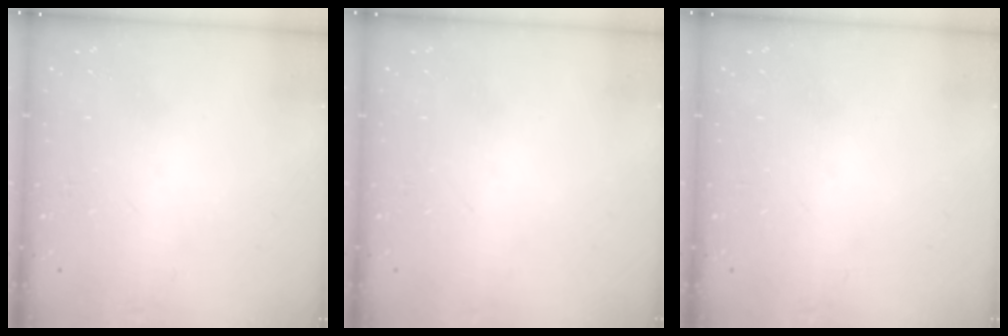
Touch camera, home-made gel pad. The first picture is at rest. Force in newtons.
{"total": 0.0}
{"total": 0.0}